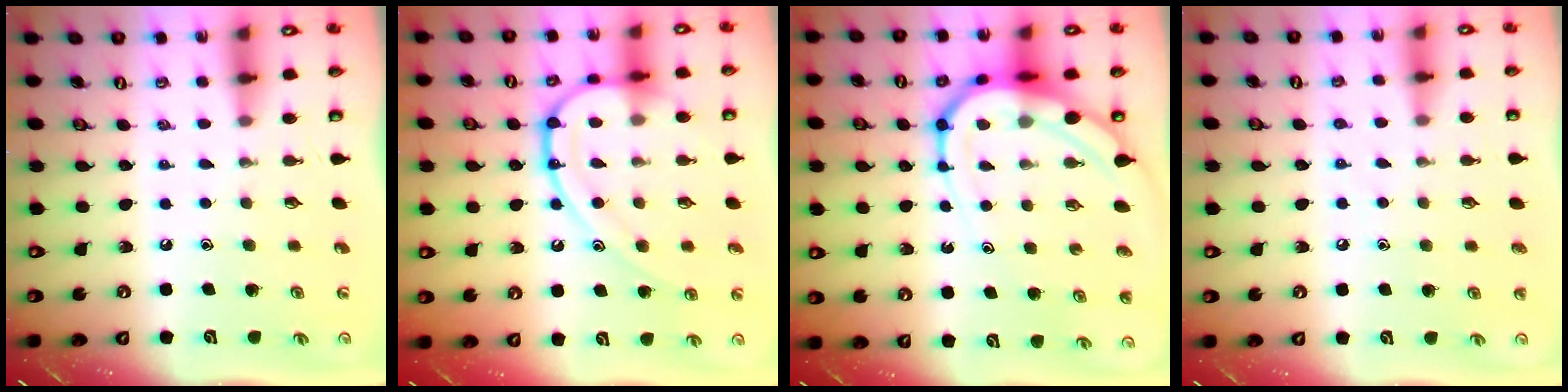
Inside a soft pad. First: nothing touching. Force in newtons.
{"total": 15.2, "press": 15.1, "slide": 1.5}
{"total": 12.9, "press": 12.9, "slide": 1.2}
{"total": 6.2, "press": 6.1, "slide": 0.6}